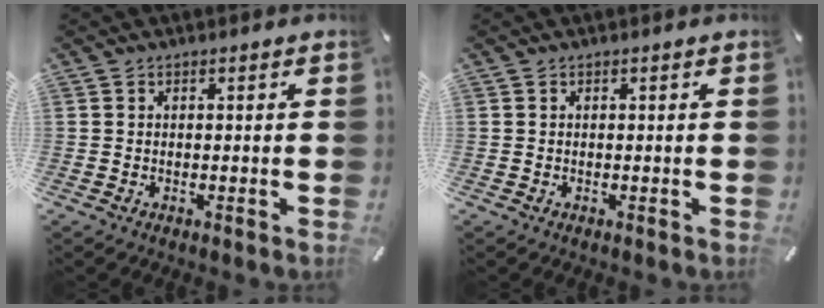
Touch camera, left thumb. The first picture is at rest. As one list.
[{"total": 0.0}]